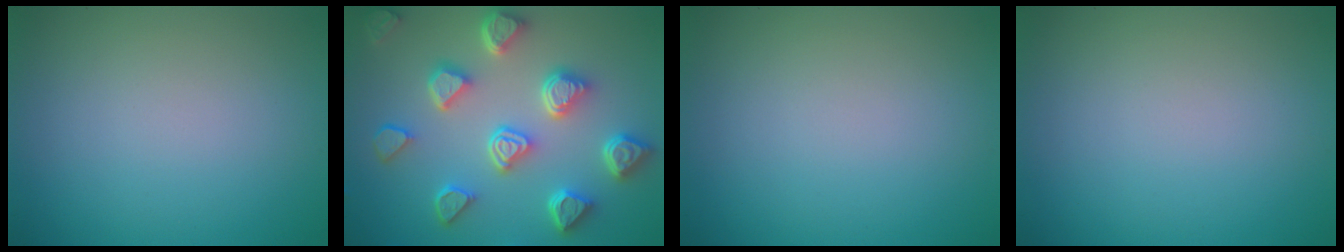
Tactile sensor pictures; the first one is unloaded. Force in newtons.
{"total": 7.2, "press": 5.8, "slide": 4.2}
{"total": 0.0}
{"total": 0.0}